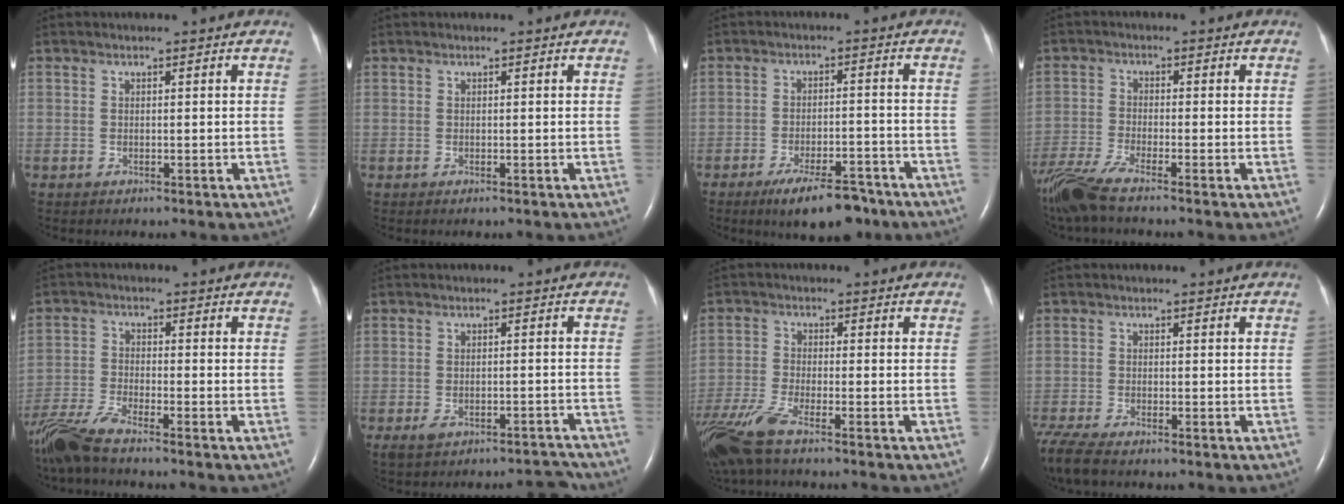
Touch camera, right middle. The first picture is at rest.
{"total": 0.0}
{"total": 9.3, "force": [-7.0, 2.8, 5.5], "torque": [-0.086, -0.007, -0.110]}
{"total": 7.9, "force": [-6.6, 0.0, 4.4], "torque": [-0.095, -0.025, -0.126]}
{"total": 7.7, "force": [-6.6, -0.1, 3.9], "torque": [-0.086, -0.027, -0.130]}
{"total": 5.1, "force": [-4.6, 1.4, 1.6], "torque": [-0.021, 0.008, -0.070]}
{"total": 9.4, "force": [-7.3, 1.0, 5.9], "torque": [-0.126, -0.024, -0.138]}
{"total": 6.8, "force": [-5.7, 1.3, 3.6], "torque": [-0.077, -0.018, -0.105]}